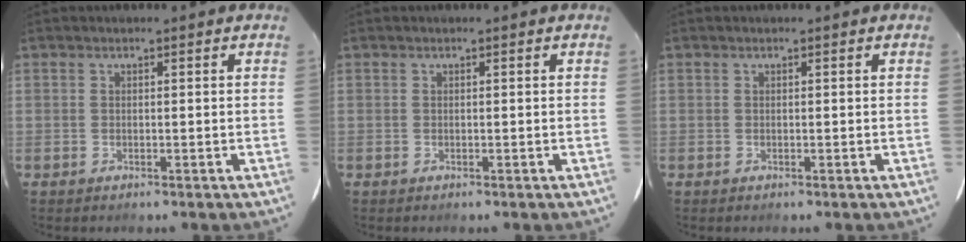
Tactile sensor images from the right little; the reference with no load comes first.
{"total": 0.0}
{"total": 0.0}